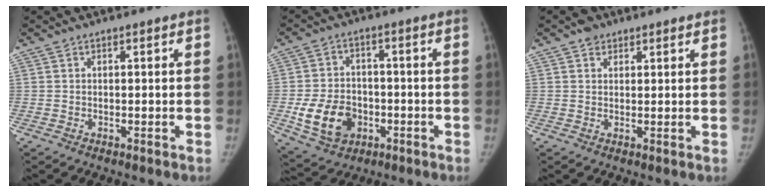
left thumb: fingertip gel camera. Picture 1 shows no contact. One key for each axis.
{"total": 11.5, "fx": -3.2, "fy": 8.8, "fz": 6.7, "tx": -0.097, "ty": 0.011, "tz": -0.047}
{"total": 2.7, "fx": 1.7, "fy": 1.9, "fz": 0.7, "tx": 0.008, "ty": -0.007, "tz": 0.023}